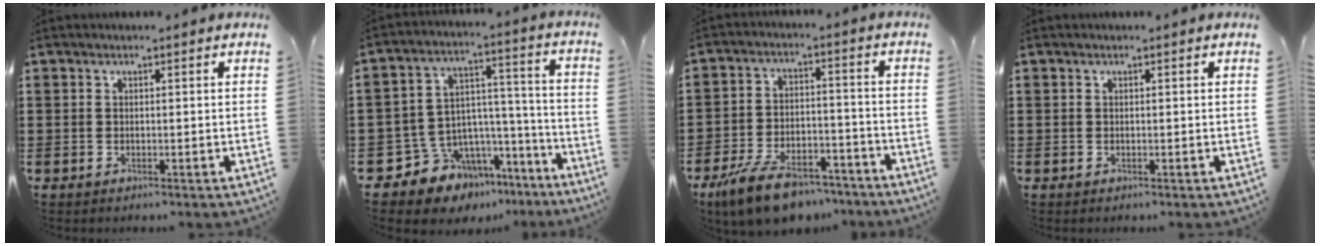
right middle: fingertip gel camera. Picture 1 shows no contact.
{"total": 8.6, "force": [-6.6, 5.6, 0.7], "torque": [-0.037, 0.004, -0.119]}
{"total": 9.4, "force": [-7.7, 2.8, 4.5], "torque": [-0.086, 0.022, -0.144]}
{"total": 0.0}